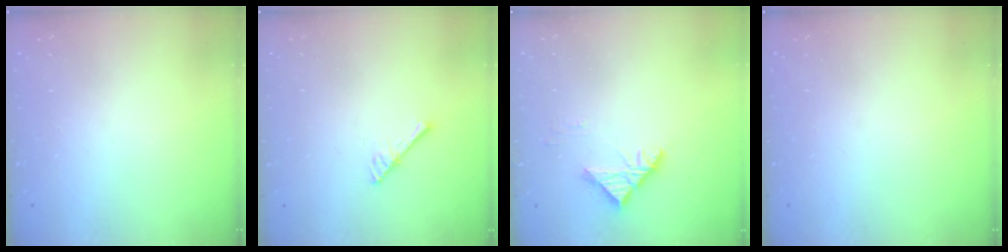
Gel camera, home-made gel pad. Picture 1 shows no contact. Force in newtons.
{"total": 4.2, "press": 4.2, "slide": 0.4}
{"total": 4.2, "press": 4.0, "slide": 1.1}
{"total": 0.0}